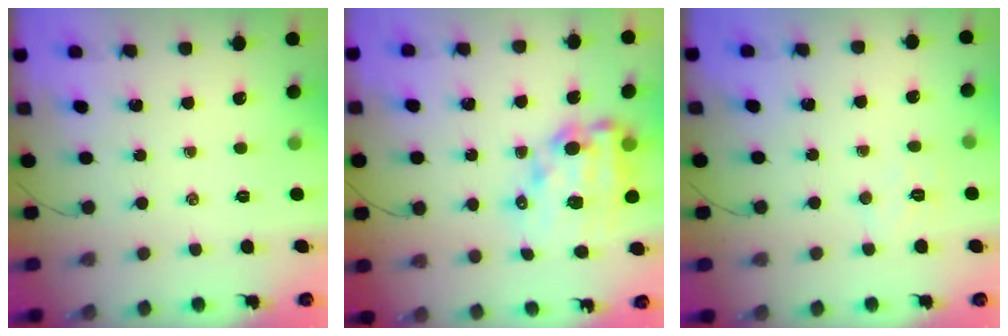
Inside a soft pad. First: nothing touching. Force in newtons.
{"total": 14.9, "press": 14.4, "slide": 3.6}
{"total": 4.9, "press": 4.8, "slide": 1.0}